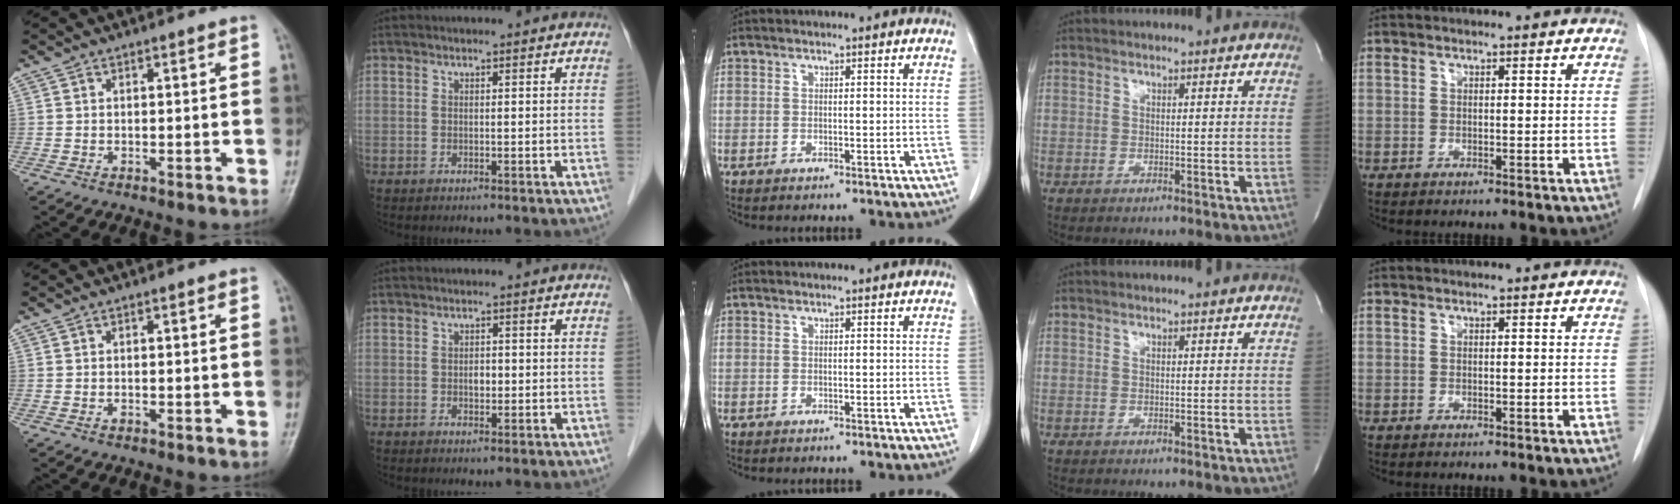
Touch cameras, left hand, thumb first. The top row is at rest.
{"thumb": {"total": 0.6, "force": [-0.3, 0.4, 0.4], "torque": [-0.006, 0.004, -0.006]}, "index": {"total": 1.5, "force": [-0.5, 0.9, 1.1], "torque": [-0.017, -0.002, -0.006]}}